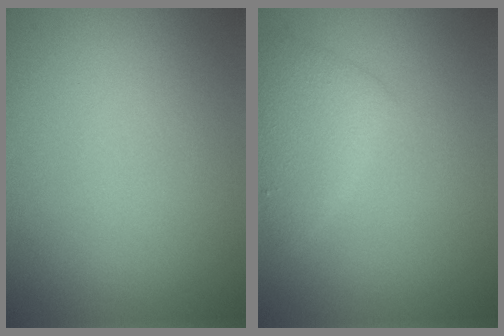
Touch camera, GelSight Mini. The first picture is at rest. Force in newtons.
{"total": 3.0, "press": 3.0, "slide": 0.1}